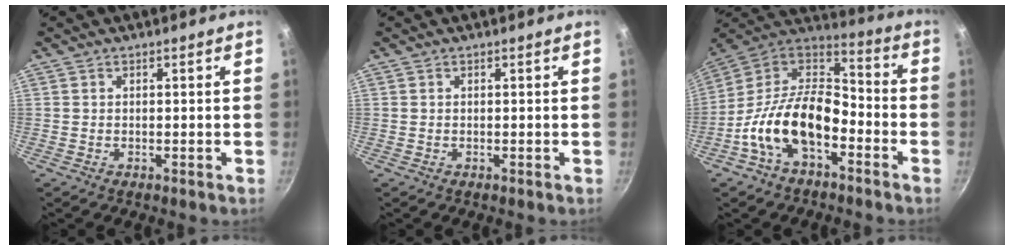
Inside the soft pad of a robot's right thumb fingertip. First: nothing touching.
{"total": 0.0}
{"total": 18.2, "force": [-6.6, 10.4, 13.4], "torque": [-0.216, 0.068, -0.141]}